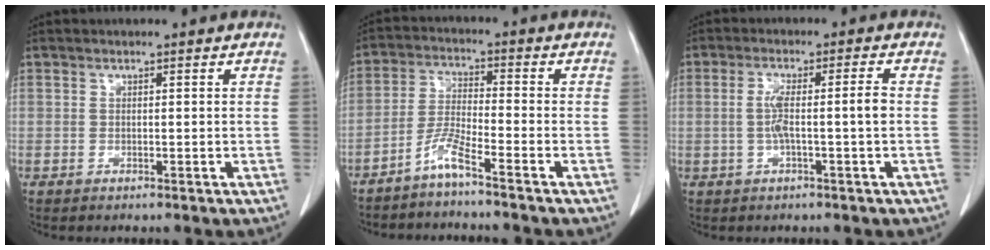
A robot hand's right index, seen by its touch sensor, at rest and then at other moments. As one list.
[{"total": 4.7, "force": [-3.8, -0.6, 2.7], "torque": [-0.062, -0.012, -0.084]}, {"total": 5.1, "force": [-0.5, -0.1, 5.1], "torque": [-0.099, 0.011, -0.008]}]